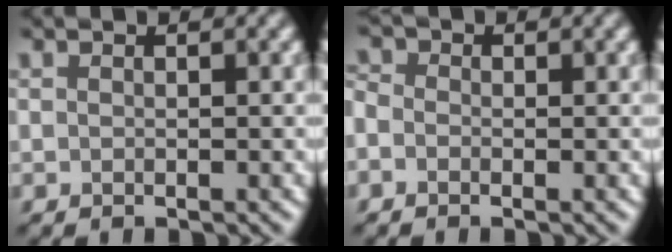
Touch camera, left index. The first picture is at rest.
{"total": 1.0, "force": [-0.8, 0.6, 0.1], "torque": [-0.015, 0.006, -0.016]}